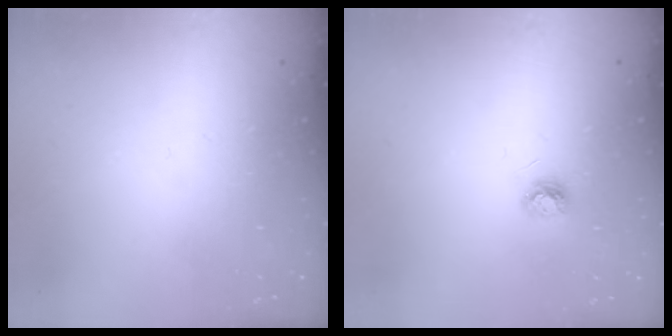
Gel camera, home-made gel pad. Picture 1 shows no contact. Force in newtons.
{"total": 4.2, "press": 4.2, "slide": 0.3}